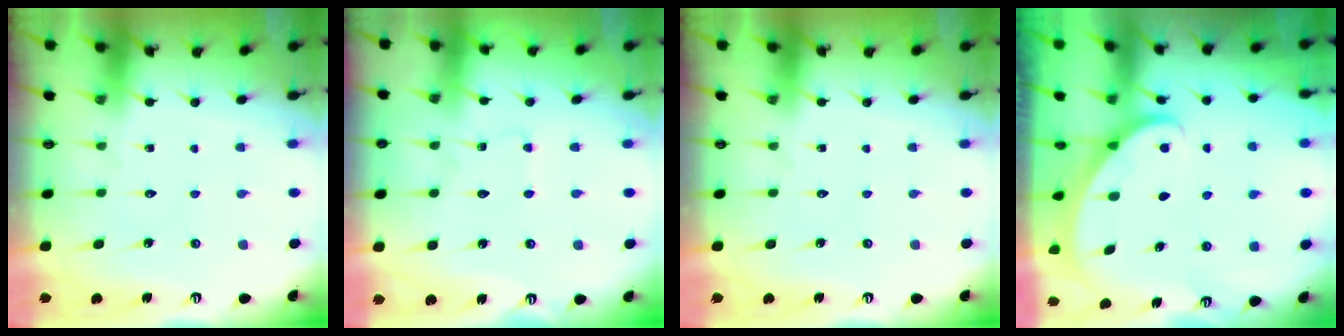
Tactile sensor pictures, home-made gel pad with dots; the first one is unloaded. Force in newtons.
{"total": 1.8, "press": 1.8, "slide": 0.1}
{"total": 0.0}
{"total": 2.3, "press": 2.3, "slide": 0.1}